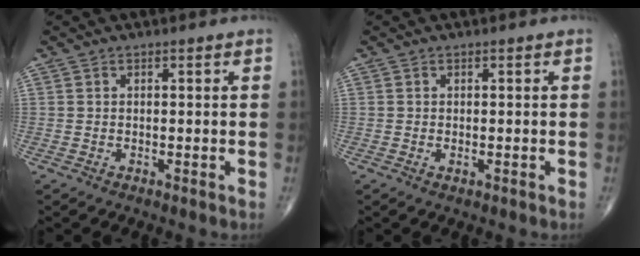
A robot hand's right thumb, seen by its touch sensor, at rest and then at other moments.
{"total": 0.5, "force": [-0.1, 0.3, 0.4], "torque": [-0.003, -0.001, 0.000]}